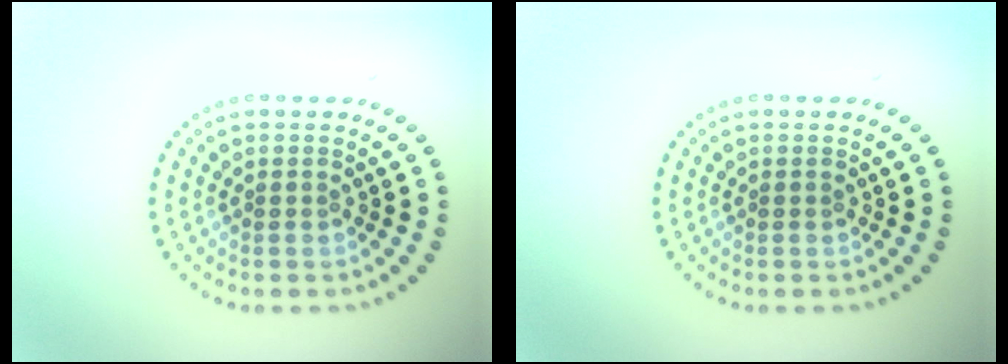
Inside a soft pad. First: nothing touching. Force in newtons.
{"total": 0.0}